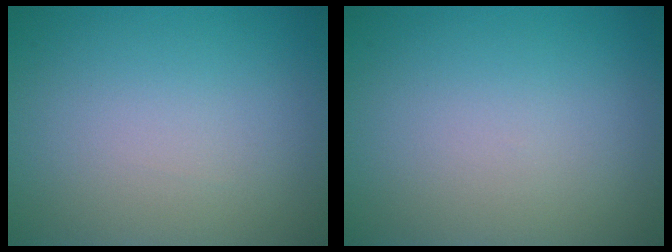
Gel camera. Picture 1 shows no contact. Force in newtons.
{"total": 0.0}